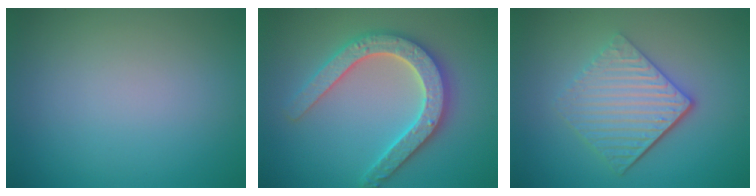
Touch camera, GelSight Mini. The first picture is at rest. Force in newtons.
{"total": 5.2, "press": 5.1, "slide": 1.0}
{"total": 5.4, "press": 3.8, "slide": 3.8}